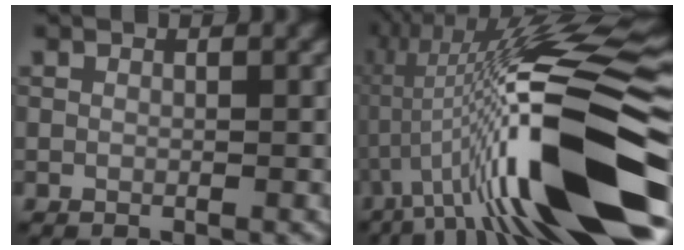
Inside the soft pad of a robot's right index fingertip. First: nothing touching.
{"total": 16.8, "force": [-2.4, 3.3, 16.3], "torque": [-0.273, 0.027, -0.043]}